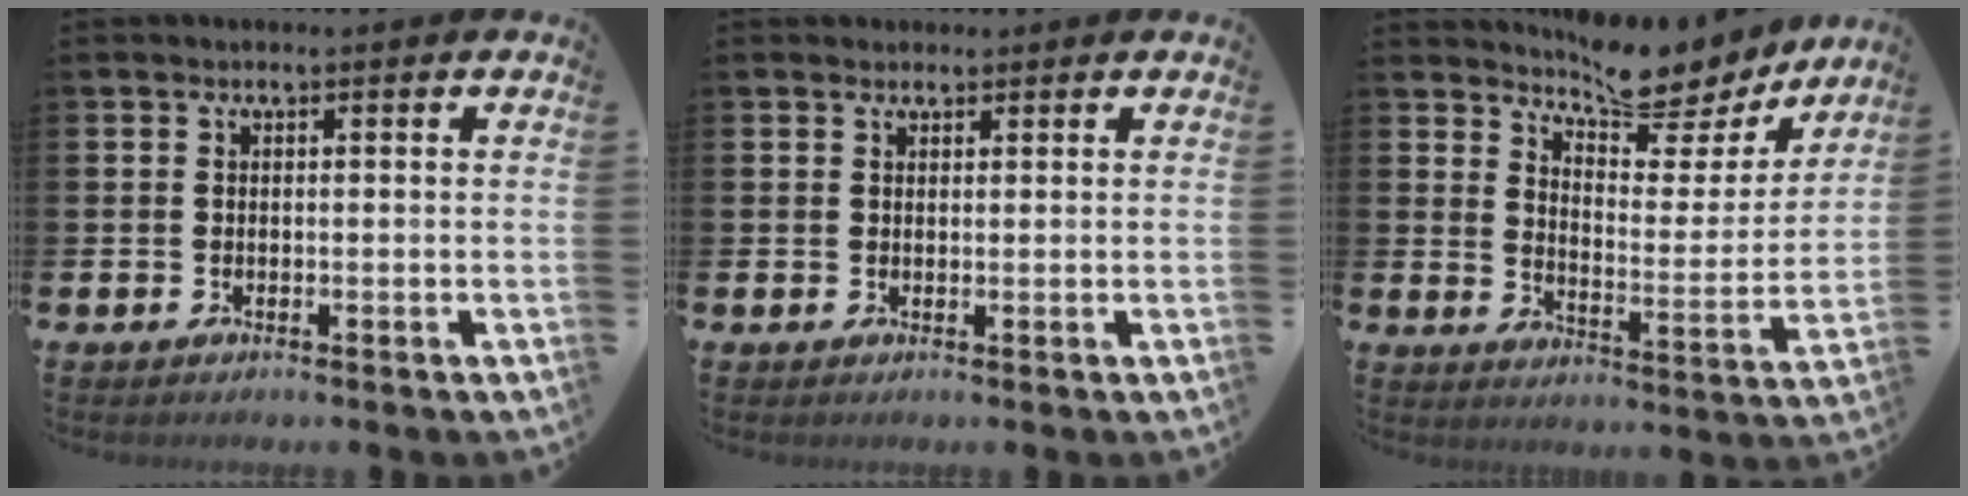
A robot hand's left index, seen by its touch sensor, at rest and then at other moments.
{"total": 1.4, "force": [1.2, 0.7, 0.0], "torque": [0.006, 0.002, 0.022]}
{"total": 8.6, "force": [8.2, 1.6, 2.2], "torque": [-0.042, -0.068, 0.143]}